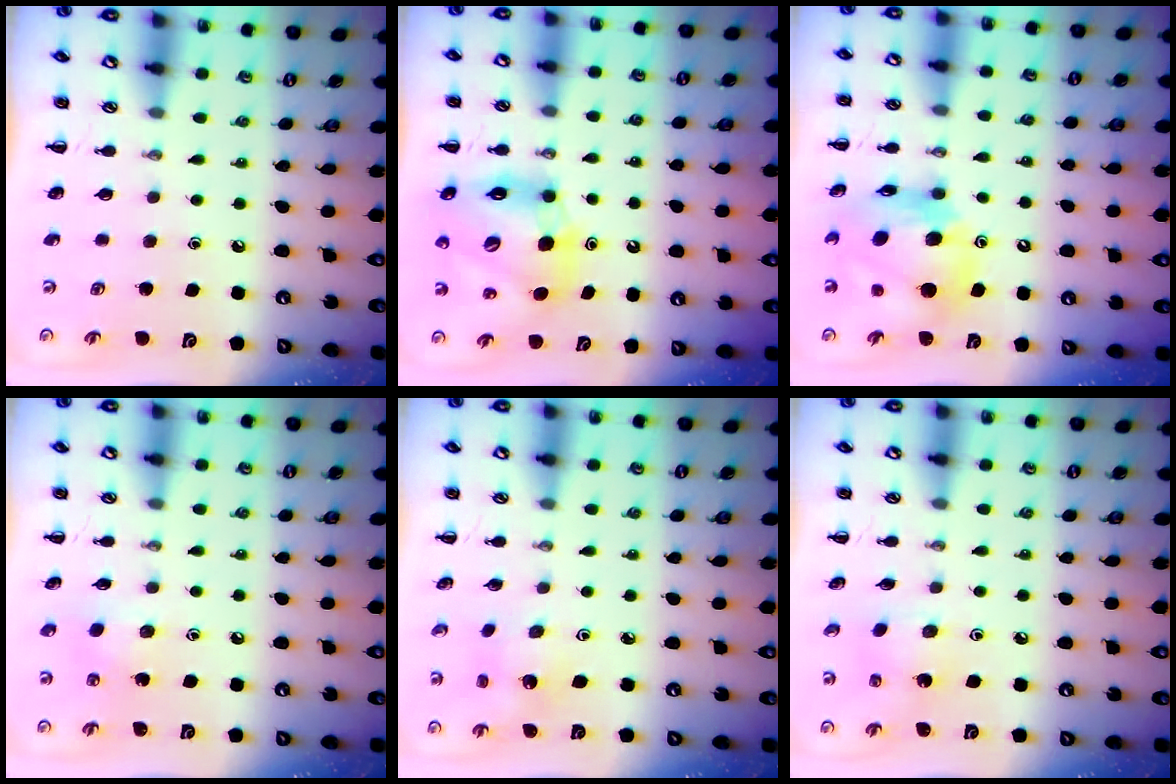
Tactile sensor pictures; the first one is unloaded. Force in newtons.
{"total": 12.9, "press": 12.4, "slide": 3.5}
{"total": 14.4, "press": 13.8, "slide": 4.1}
{"total": 2.9, "press": 2.8, "slide": 0.6}
{"total": 2.6, "press": 2.4, "slide": 0.9}
{"total": 1.8, "press": 1.7, "slide": 0.5}